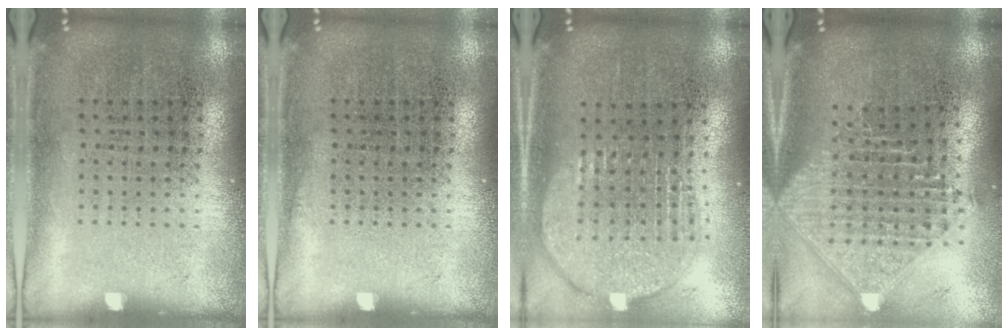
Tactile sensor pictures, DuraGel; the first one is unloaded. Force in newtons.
{"total": 0.0}
{"total": 2.0, "press": 1.6, "slide": 1.1}
{"total": 2.4, "press": 1.9, "slide": 1.5}